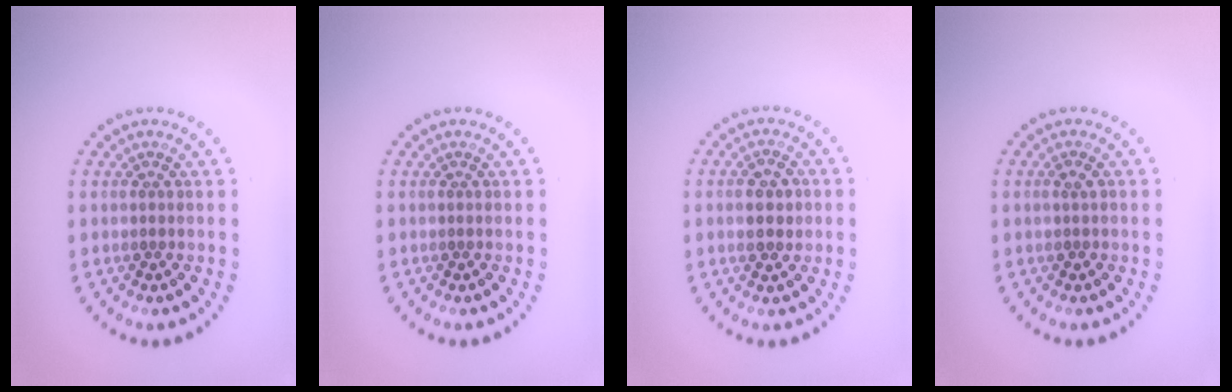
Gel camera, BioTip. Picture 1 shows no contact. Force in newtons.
{"total": 0.0}
{"total": 2.8, "press": 2.8, "slide": 0.1}
{"total": 0.8, "press": 0.8, "slide": 0.1}